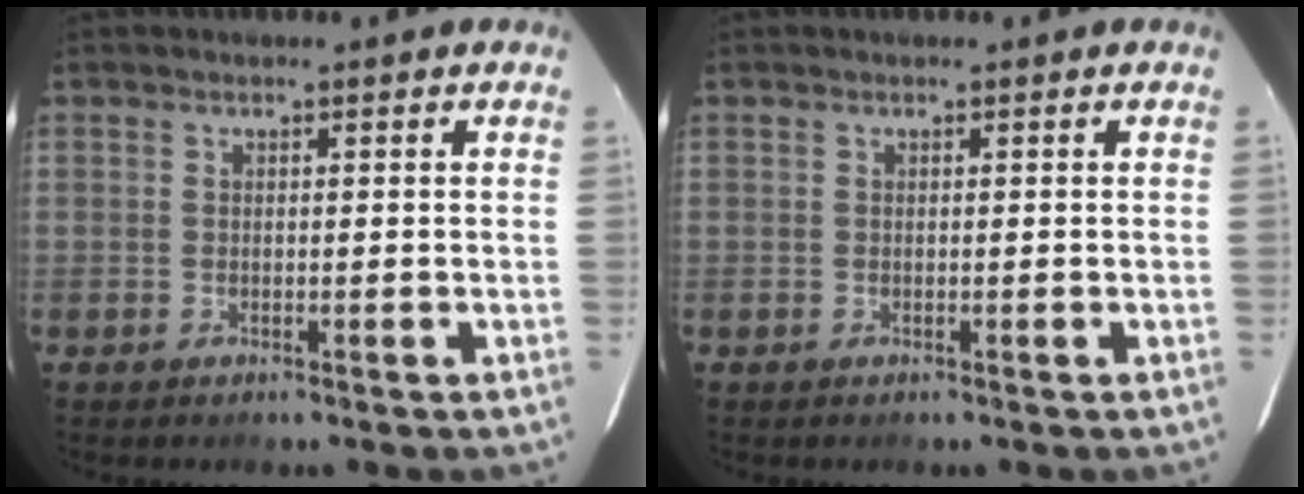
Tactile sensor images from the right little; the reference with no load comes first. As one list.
[{"total": 0.0}]